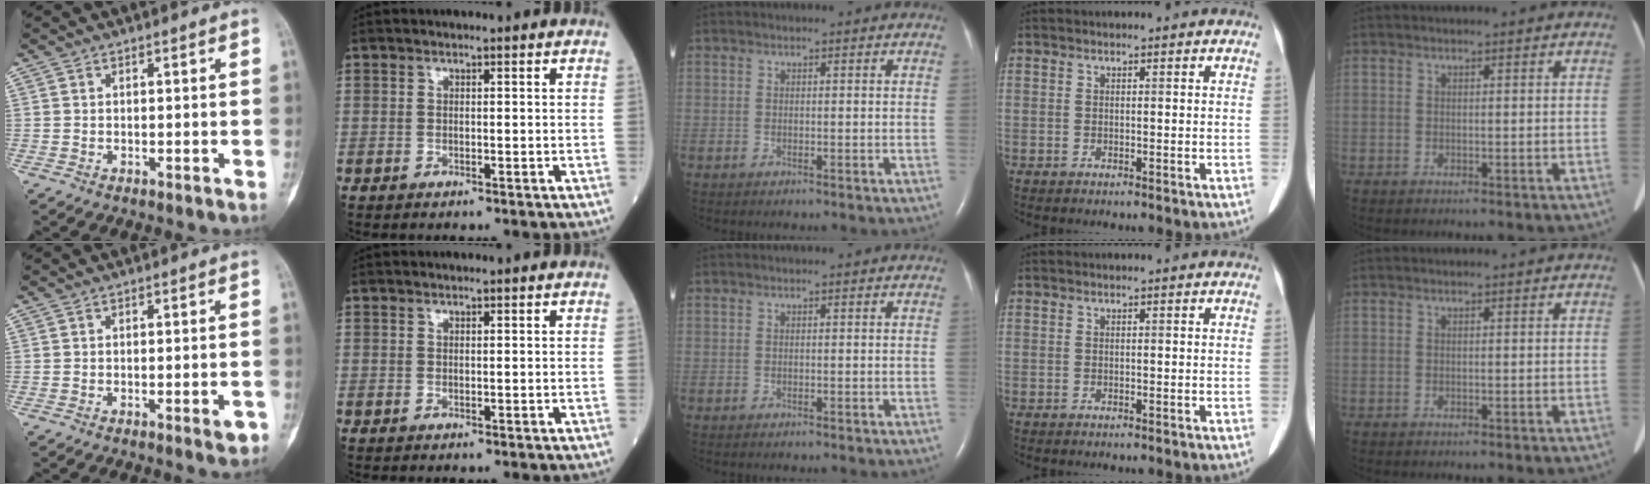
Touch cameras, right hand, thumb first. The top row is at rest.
{"thumb": {"total": 2.7, "force": [-1.3, 0.9, 2.1], "torque": [-0.020, 0.008, -0.015]}}